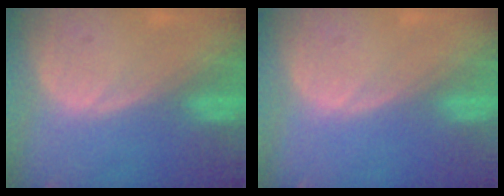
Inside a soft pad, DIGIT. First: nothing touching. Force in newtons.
{"total": 0.0}